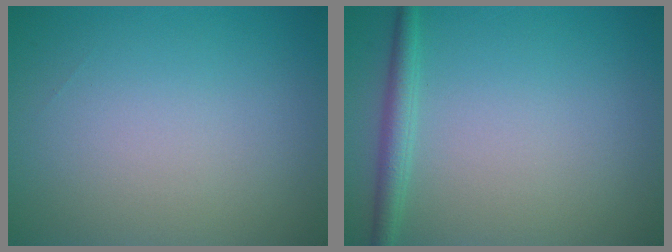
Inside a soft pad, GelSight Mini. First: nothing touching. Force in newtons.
{"total": 2.0, "press": 2.0, "slide": 0.1}